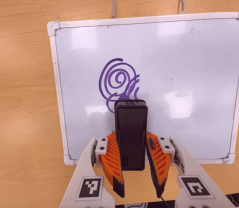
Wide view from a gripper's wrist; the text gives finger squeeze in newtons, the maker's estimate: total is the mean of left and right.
{"total": 9.2, "left": 6.5, "right": 11.9}